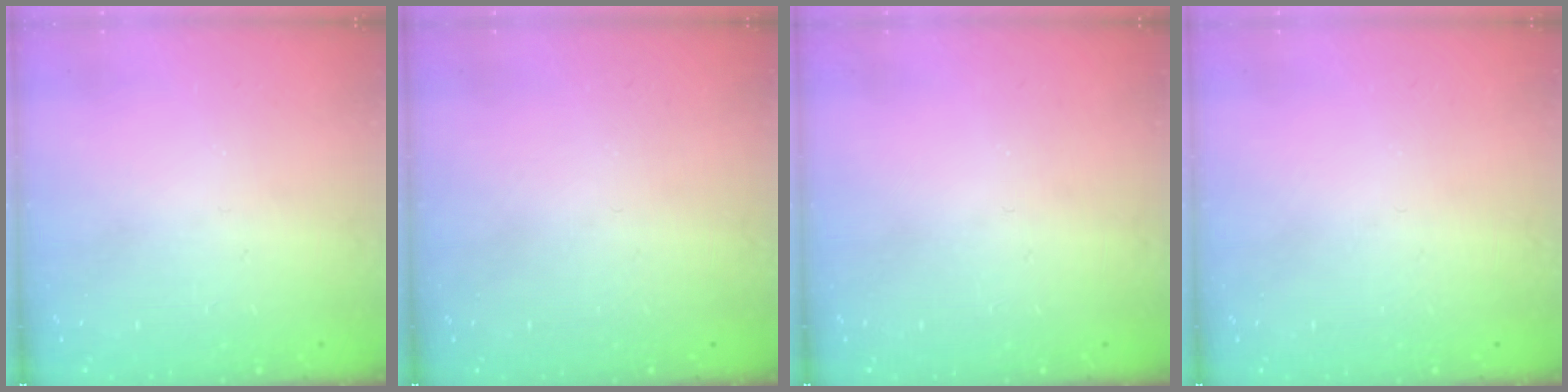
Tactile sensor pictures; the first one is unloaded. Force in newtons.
{"total": 0.0}
{"total": 0.0}
{"total": 0.0}